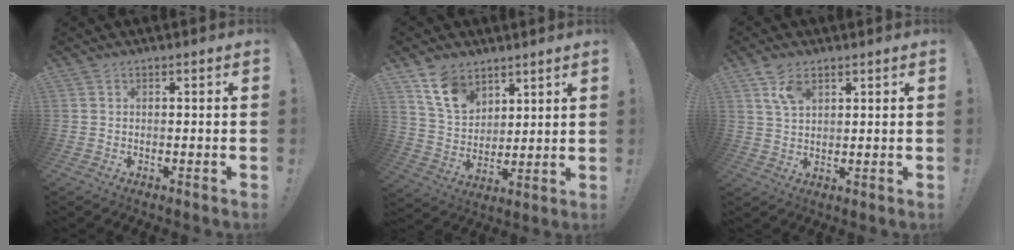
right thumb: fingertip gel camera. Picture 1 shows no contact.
{"total": 12.3, "force": [8.3, 7.7, 4.8], "torque": [-0.092, -0.045, 0.165]}
{"total": 6.4, "force": [3.8, 3.2, 4.1], "torque": [-0.071, -0.013, 0.070]}